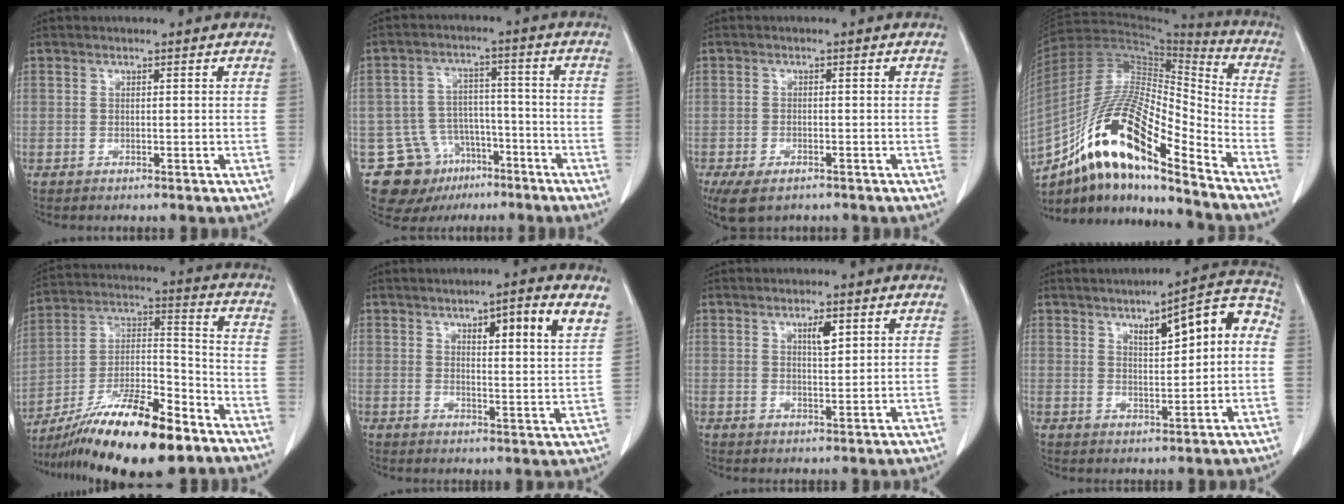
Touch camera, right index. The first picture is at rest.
{"total": 11.6, "force": [-7.1, 8.6, 3.2], "torque": [-0.055, 0.041, -0.105]}
{"total": 6.2, "force": [-4.3, 2.8, 3.5], "torque": [-0.062, -0.010, -0.068]}
{"total": 19.9, "force": [-12.6, 3.7, 15.0], "torque": [-0.295, 0.003, -0.223]}
{"total": 20.1, "force": [-14.1, 4.2, 13.8], "torque": [-0.235, 0.001, -0.242]}
{"total": 9.0, "force": [5.1, 1.0, 7.3], "torque": [-0.101, 0.001, 0.069]}
{"total": 2.9, "force": [1.4, 0.8, 2.4], "torque": [-0.040, -0.002, 0.025]}
{"total": 9.2, "force": [2.2, 2.6, 8.6], "torque": [-0.110, 0.034, 0.029]}